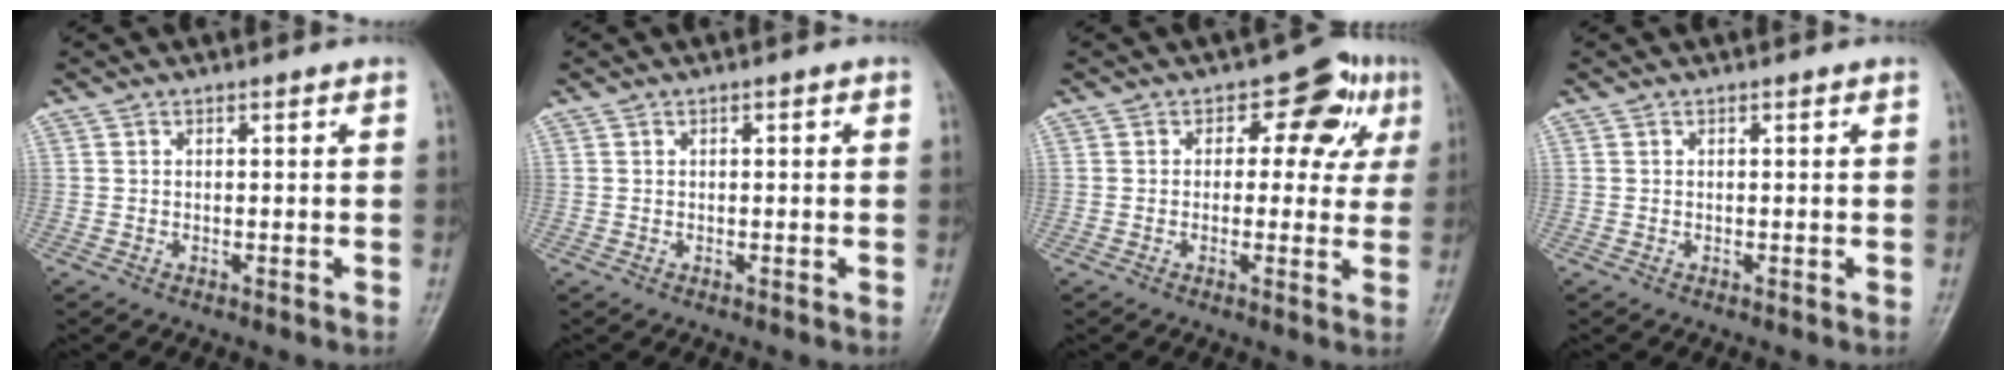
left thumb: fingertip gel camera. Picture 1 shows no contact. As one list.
[{"total": 0.7, "force": [0.2, 0.3, 0.6], "torque": [-0.006, 0.002, 0.002]}, {"total": 8.4, "force": [2.5, 5.8, 5.4], "torque": [-0.013, 0.009, 0.019]}, {"total": 0.0}]